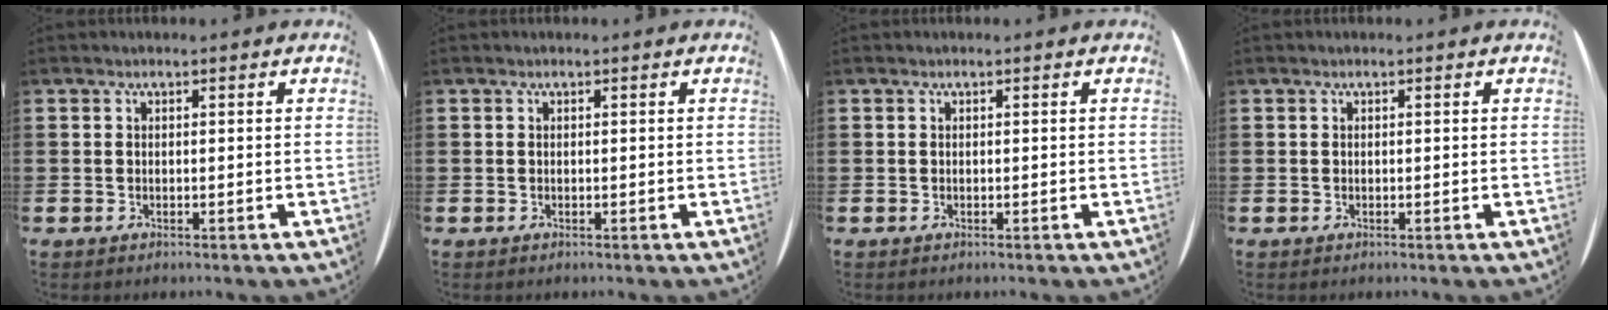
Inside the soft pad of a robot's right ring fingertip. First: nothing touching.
{"total": 0.0}
{"total": 0.0}
{"total": 0.0}